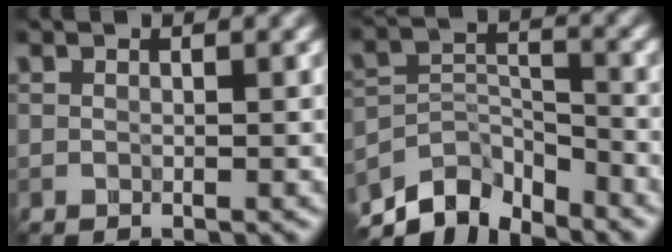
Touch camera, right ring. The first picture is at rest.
{"total": 6.5, "force": [-5.7, 2.4, 1.8], "torque": [-0.031, -0.006, -0.107]}